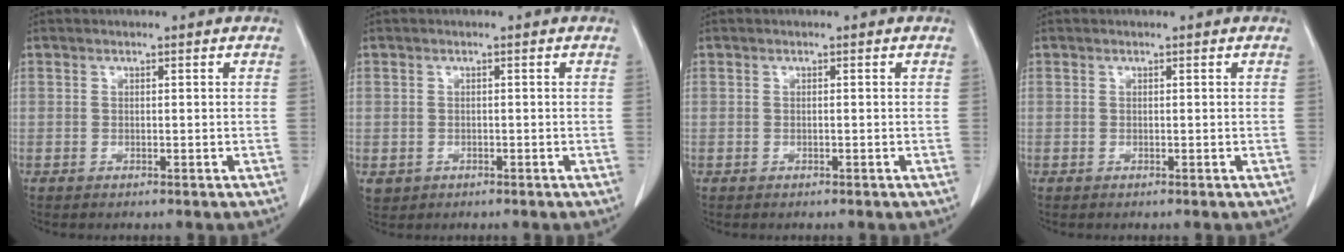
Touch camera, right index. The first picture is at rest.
{"total": 2.0, "force": [-0.6, 1.8, 0.4], "torque": [-0.005, 0.003, -0.002]}
{"total": 0.0}
{"total": 0.0}